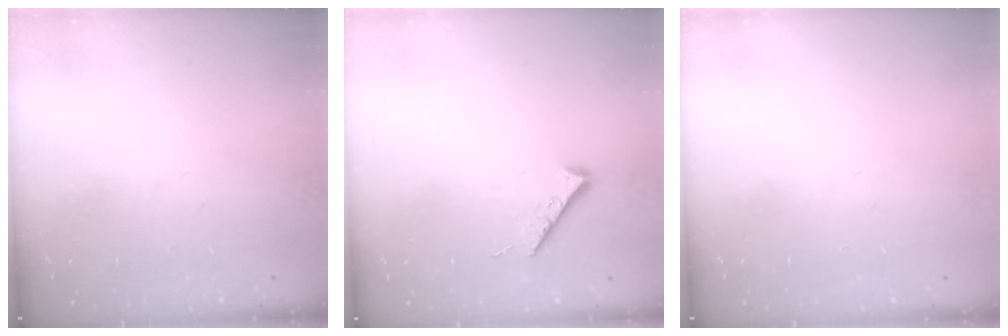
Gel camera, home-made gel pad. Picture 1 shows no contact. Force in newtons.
{"total": 5.4, "press": 5.4, "slide": 0.8}
{"total": 0.0}